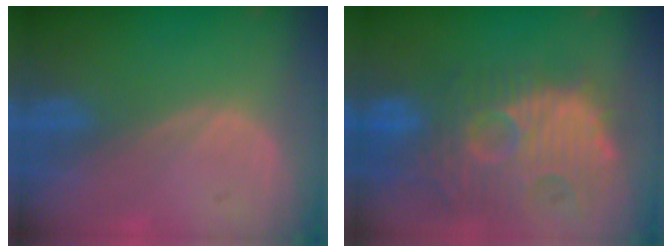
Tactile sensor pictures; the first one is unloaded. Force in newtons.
{"total": 13.8, "press": 12.3, "slide": 6.4}